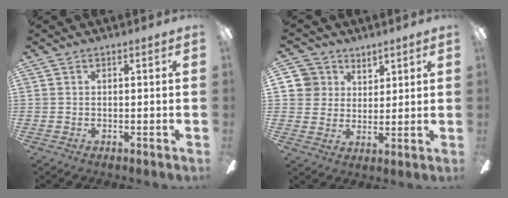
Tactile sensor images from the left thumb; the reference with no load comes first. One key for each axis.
{"total": 7.7, "fx": 4.8, "fy": 6.0, "fz": 0.4, "tx": -0.019, "ty": -0.022, "tz": 0.093}